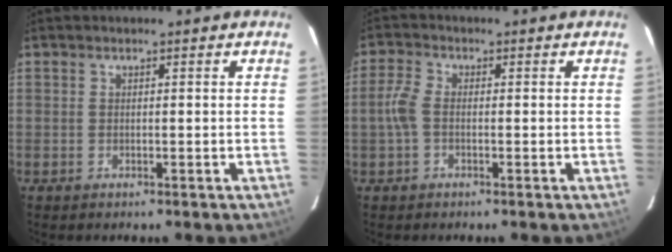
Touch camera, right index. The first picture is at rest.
{"total": 3.7, "force": [-0.6, 2.1, 3.0], "torque": [-0.073, 0.007, -0.015]}